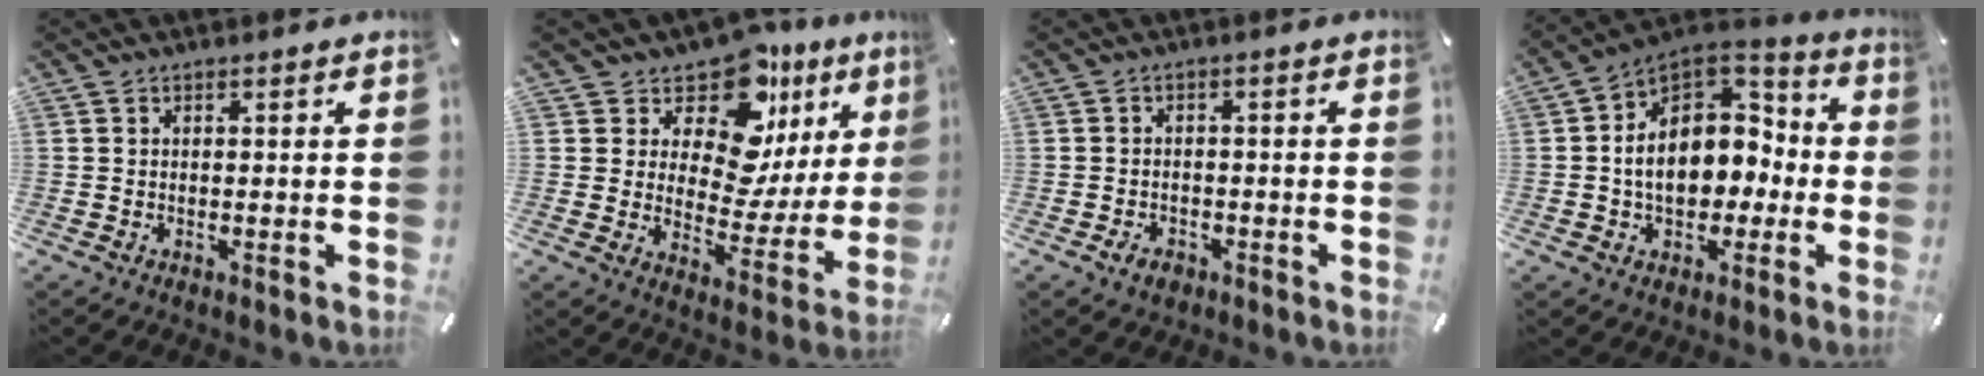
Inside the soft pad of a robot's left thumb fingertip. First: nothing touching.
{"total": 14.5, "force": [9.9, 8.1, 6.9], "torque": [-0.094, -0.098, 0.168]}
{"total": 3.4, "force": [-1.8, 2.4, 1.6], "torque": [-0.033, 0.006, -0.035]}
{"total": 14.9, "force": [-0.7, 11.6, 9.3], "torque": [-0.149, 0.003, -0.009]}